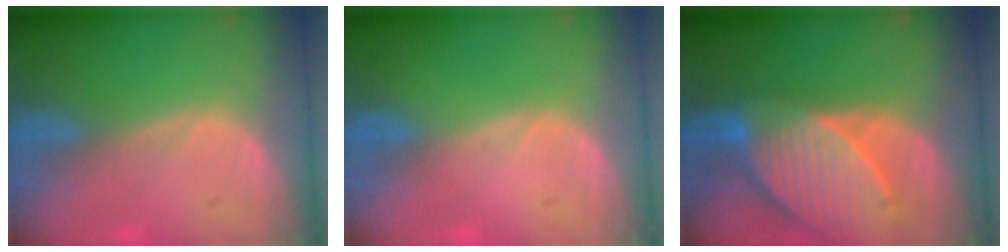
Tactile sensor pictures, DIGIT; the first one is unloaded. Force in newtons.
{"total": 0.0}
{"total": 10.1, "press": 8.9, "slide": 4.8}